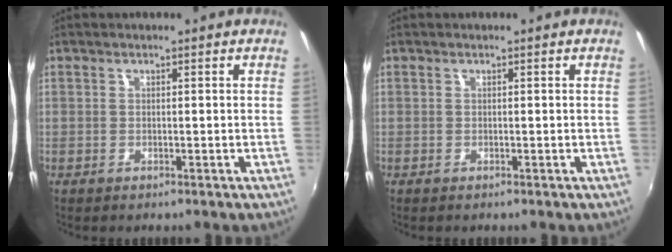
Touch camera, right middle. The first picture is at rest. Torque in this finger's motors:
{"motor_torque": [0.04, -0.21, 0.05, 0.00]}